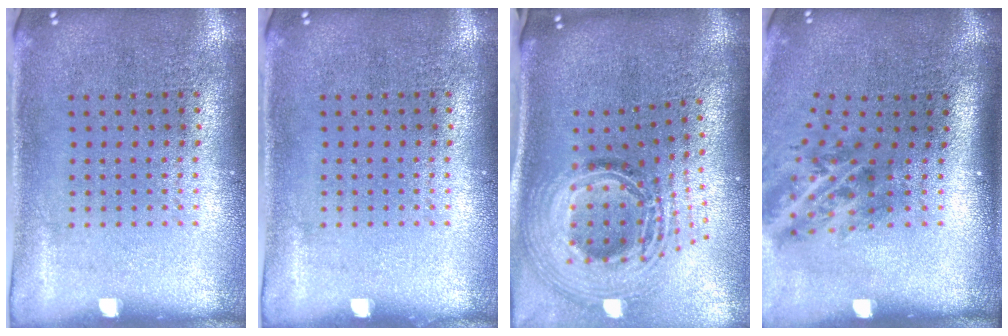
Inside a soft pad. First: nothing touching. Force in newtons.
{"total": 0.0}
{"total": 2.5, "press": 1.8, "slide": 1.8}
{"total": 2.1, "press": 1.3, "slide": 1.6}